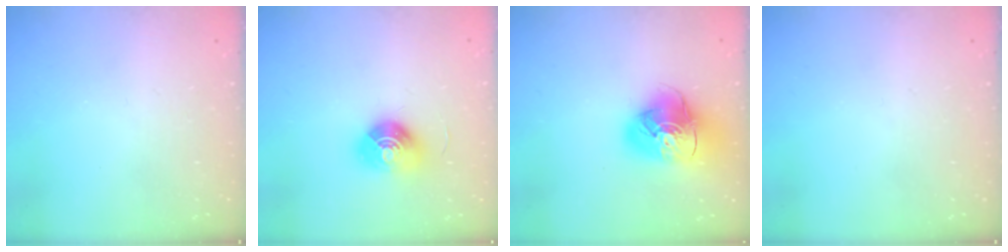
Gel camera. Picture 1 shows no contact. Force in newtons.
{"total": 10.0, "press": 10.0, "slide": 0.4}
{"total": 14.9, "press": 14.8, "slide": 1.9}
{"total": 0.0}